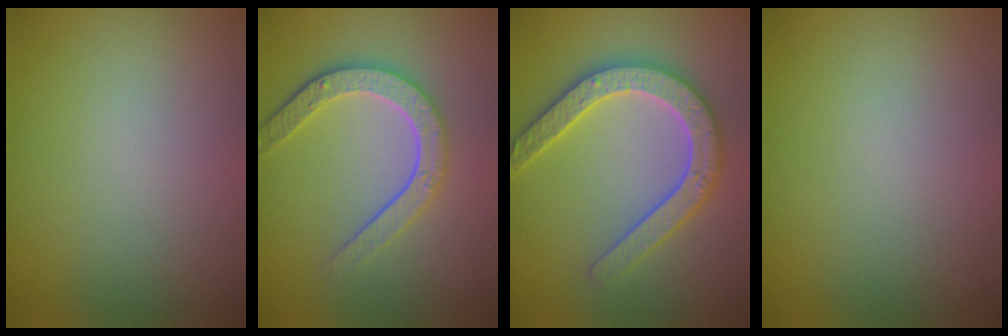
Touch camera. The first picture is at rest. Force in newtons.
{"total": 4.7, "press": 3.7, "slide": 3.0}
{"total": 5.3, "press": 5.2, "slide": 0.9}
{"total": 0.0}